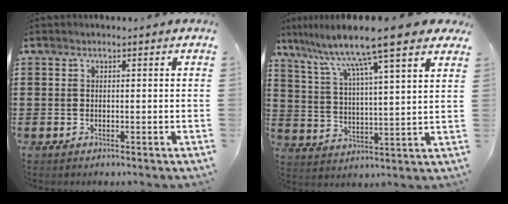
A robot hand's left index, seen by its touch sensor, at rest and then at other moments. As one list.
[{"total": 10.7, "force": [8.6, 0.0, 6.4], "torque": [-0.148, -0.049, 0.136]}]